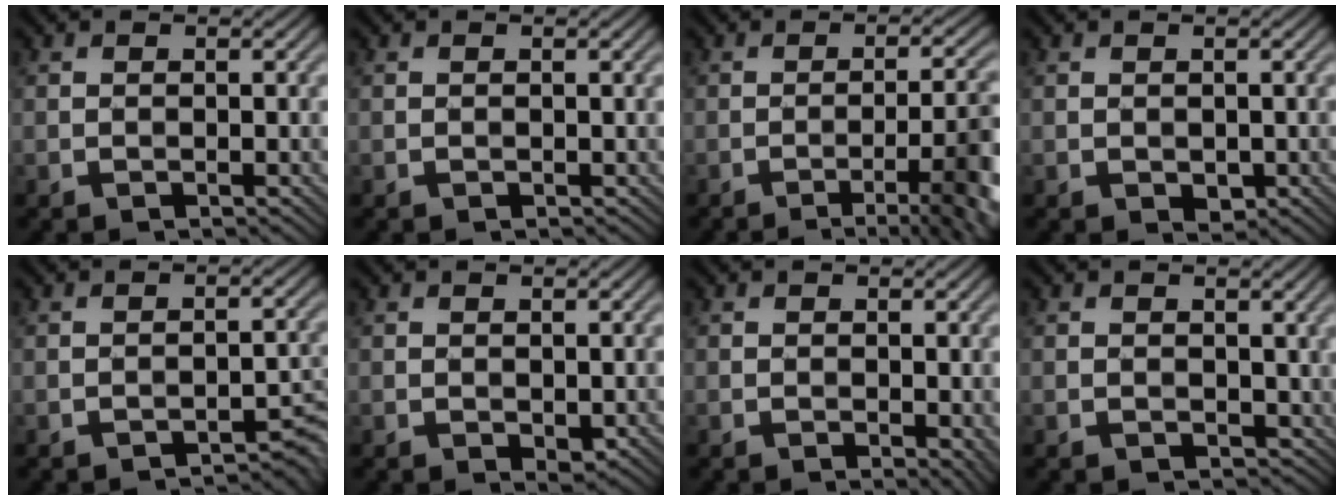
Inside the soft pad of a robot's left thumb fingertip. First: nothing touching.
{"total": 0.0}
{"total": 9.2, "force": [-3.7, 2.1, 8.1], "torque": [-0.101, 0.002, -0.049]}
{"total": 1.0, "force": [-0.1, 0.8, 0.7], "torque": [-0.017, -0.004, 0.002]}
{"total": 2.3, "force": [-1.9, 0.6, 1.1], "torque": [-0.016, 0.006, -0.024]}
{"total": 1.1, "force": [0.2, 0.7, 0.8], "torque": [-0.017, -0.005, 0.006]}
{"total": 1.7, "force": [0.0, 1.0, 1.4], "torque": [-0.019, -0.002, 0.002]}
{"total": 2.9, "force": [0.7, 2.2, 1.7], "torque": [-0.035, -0.006, 0.014]}